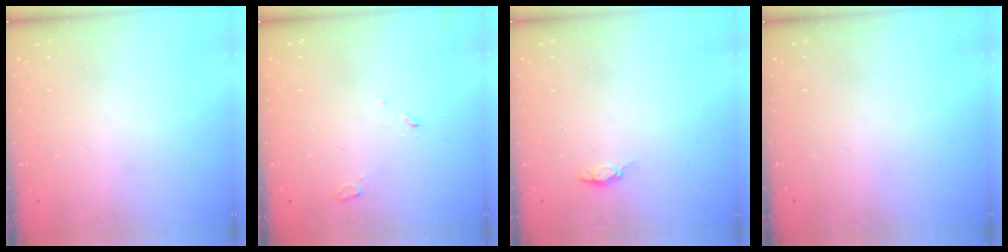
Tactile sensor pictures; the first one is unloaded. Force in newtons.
{"total": 2.8, "press": 2.7, "slide": 0.7}
{"total": 3.9, "press": 3.8, "slide": 0.6}
{"total": 0.0}